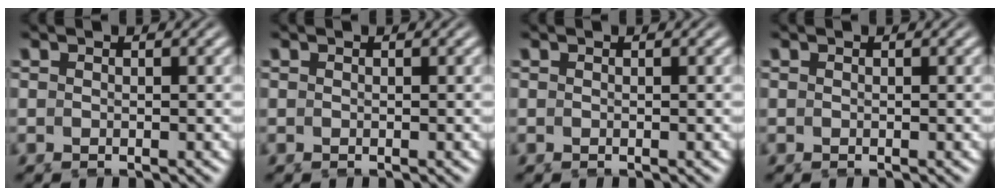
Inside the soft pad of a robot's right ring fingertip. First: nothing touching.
{"total": 0.0}
{"total": 0.0}
{"total": 0.0}